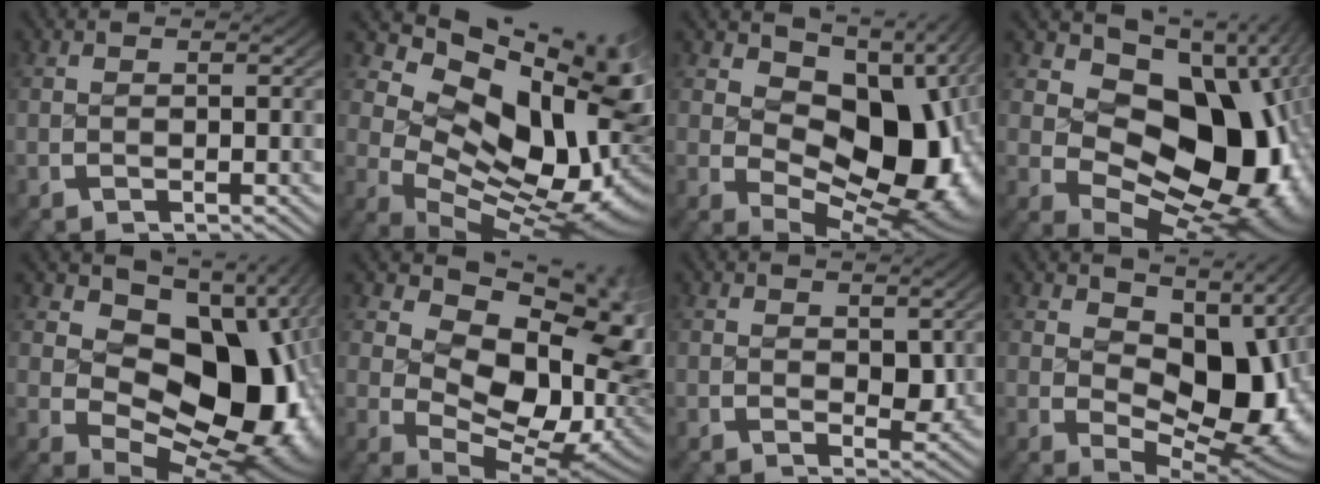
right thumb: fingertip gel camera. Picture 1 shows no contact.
{"total": 16.1, "force": [0.3, 9.5, 13.1], "torque": [-0.208, -0.056, 0.033]}
{"total": 14.5, "force": [0.6, 9.1, 11.3], "torque": [-0.178, -0.033, 0.022]}
{"total": 19.3, "force": [-0.4, 12.5, 14.7], "torque": [-0.237, -0.045, 0.009]}
{"total": 17.0, "force": [-0.2, 11.0, 13.0], "torque": [-0.209, -0.046, 0.013]}
{"total": 14.9, "force": [0.2, 9.7, 11.4], "torque": [-0.190, -0.052, 0.024]}
{"total": 1.2, "force": [0.6, 0.8, 0.7], "torque": [-0.011, -0.011, 0.016]}
{"total": 11.6, "force": [1.0, 7.0, 9.3], "torque": [-0.146, -0.036, 0.032]}